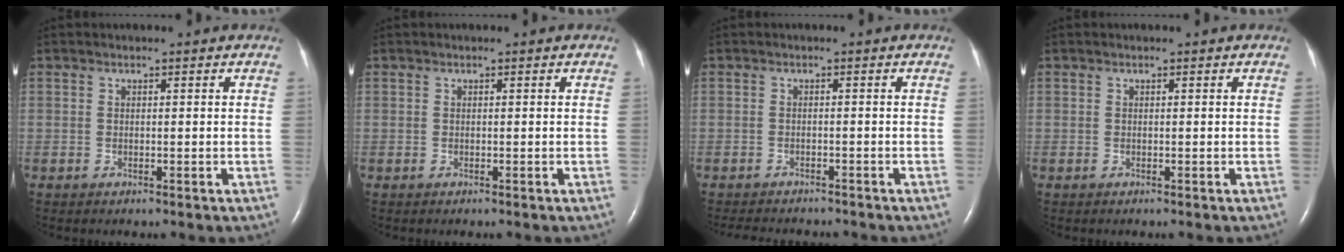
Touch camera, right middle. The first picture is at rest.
{"total": 0.0}
{"total": 7.4, "force": [-6.8, 1.7, 2.6], "torque": [-0.036, -0.005, -0.088]}
{"total": 0.0}